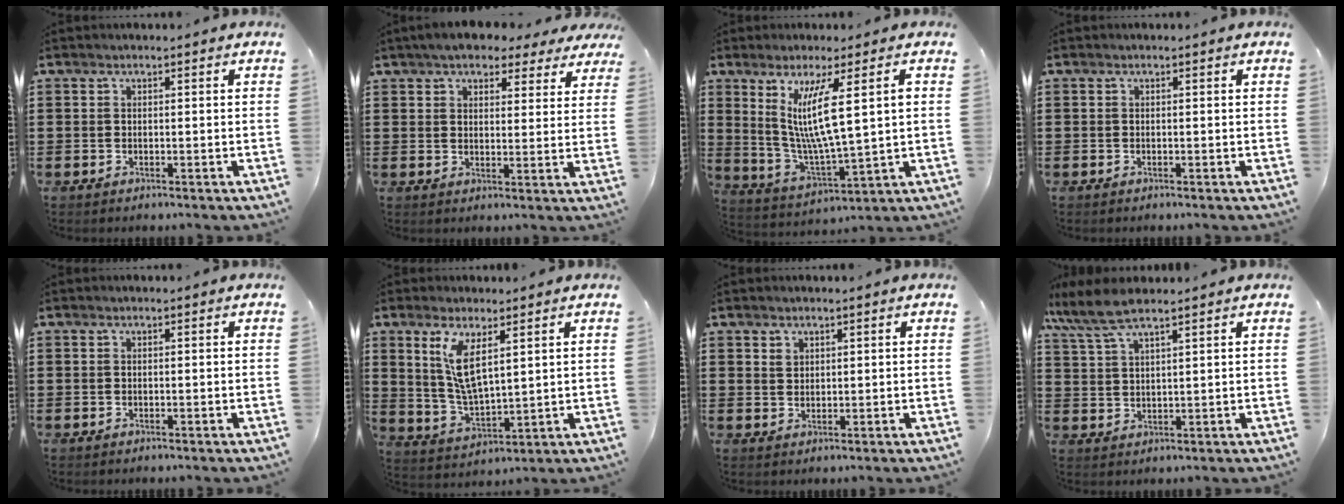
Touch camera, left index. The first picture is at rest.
{"total": 5.4, "force": [4.6, 1.9, 1.9], "torque": [-0.049, -0.004, 0.084]}
{"total": 10.1, "force": [3.5, 1.7, 9.3], "torque": [-0.198, -0.003, 0.053]}
{"total": 0.0}
{"total": 0.0}
{"total": 8.1, "force": [3.7, 2.9, 6.6], "torque": [-0.151, -0.006, 0.064]}
{"total": 1.5, "force": [1.1, 1.0, 0.2], "torque": [0.001, -0.002, 0.020]}
{"total": 6.0, "force": [4.7, 1.0, 3.6], "torque": [-0.092, -0.009, 0.083]}